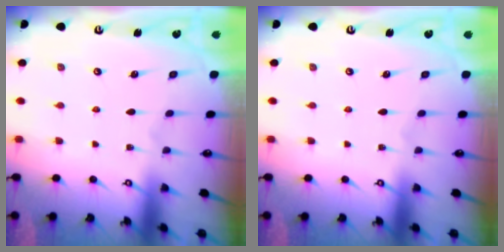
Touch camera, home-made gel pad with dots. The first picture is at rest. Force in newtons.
{"total": 0.0}